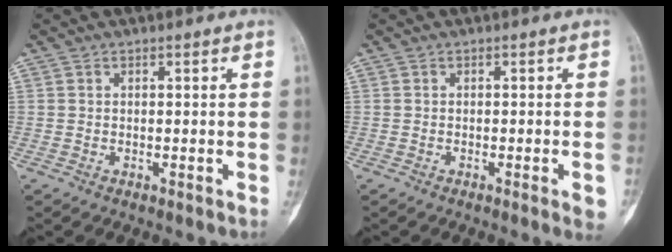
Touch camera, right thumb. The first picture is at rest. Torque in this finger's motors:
{"motor_torque": [1.00, 0.26, 0.52, -0.56, 0.20]}